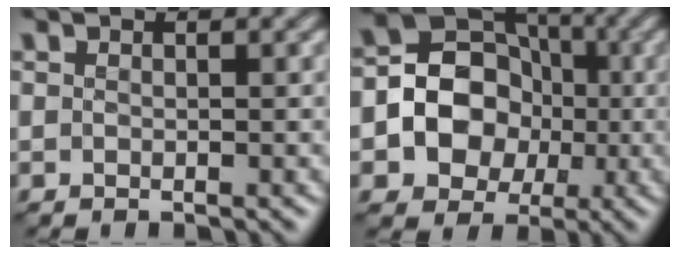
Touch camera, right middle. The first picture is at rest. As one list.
[{"total": 9.0, "force": [-1.3, 7.6, 4.6], "torque": [-0.060, 0.008, -0.040]}]